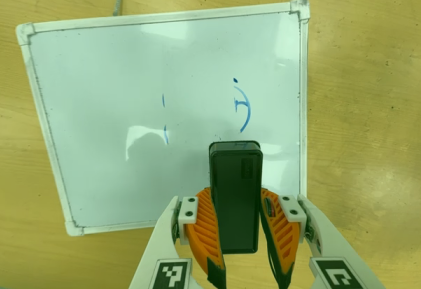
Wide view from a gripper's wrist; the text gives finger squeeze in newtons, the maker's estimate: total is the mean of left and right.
{"total": 8.7, "left": 7.7, "right": 9.7}